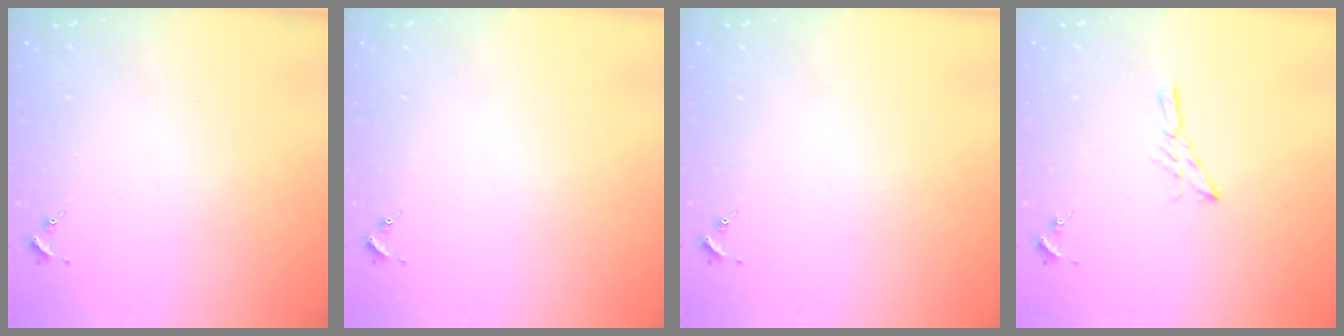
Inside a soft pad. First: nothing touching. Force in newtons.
{"total": 0.0}
{"total": 0.0}
{"total": 5.8, "press": 5.7, "slide": 0.6}